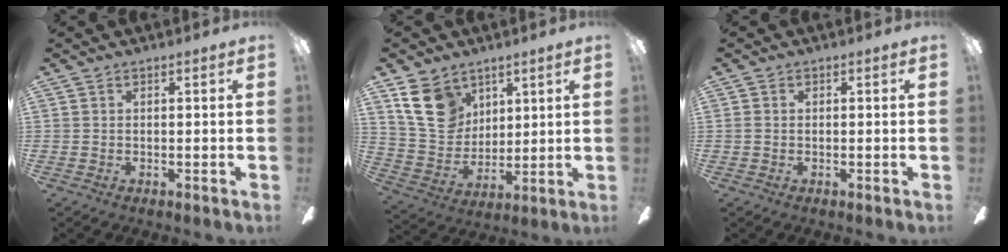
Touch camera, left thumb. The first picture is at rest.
{"total": 12.9, "force": [7.1, 9.6, 4.9], "torque": [-0.090, -0.024, 0.143]}
{"total": 0.5, "force": [-0.1, 0.3, 0.4], "torque": [-0.007, 0.002, -0.003]}